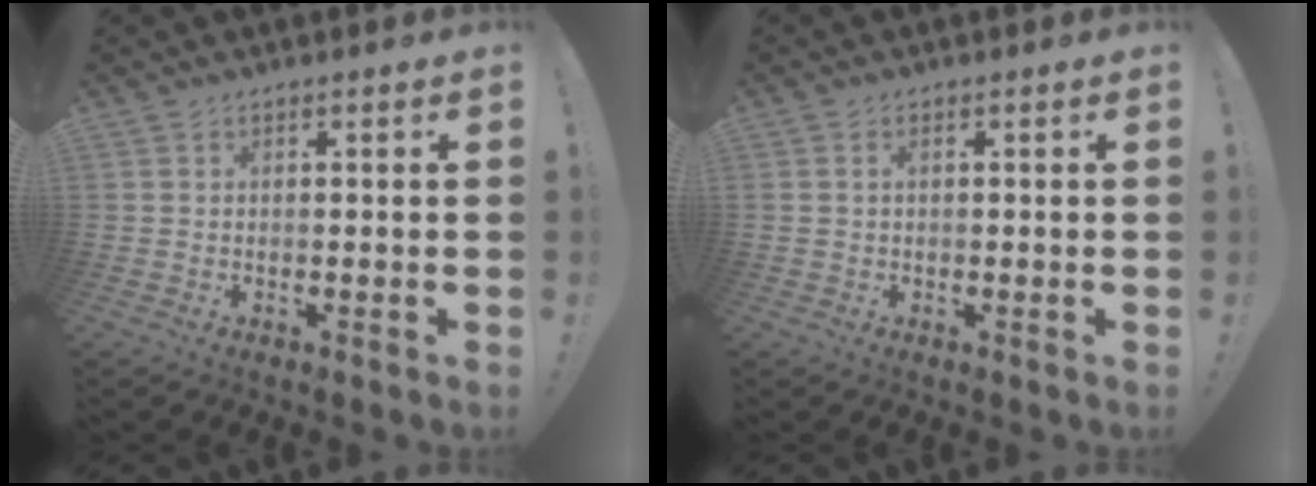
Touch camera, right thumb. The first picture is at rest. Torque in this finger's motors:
{"motor_torque": [0.07, 0.14, -0.31, 0.13, 0.04]}